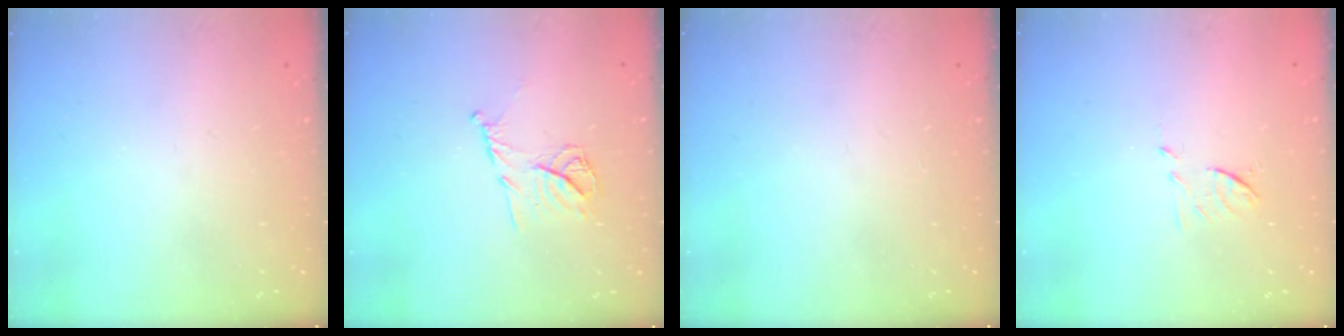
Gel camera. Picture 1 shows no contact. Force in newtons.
{"total": 9.8, "press": 9.8, "slide": 0.6}
{"total": 0.0}
{"total": 6.0, "press": 5.9, "slide": 0.6}